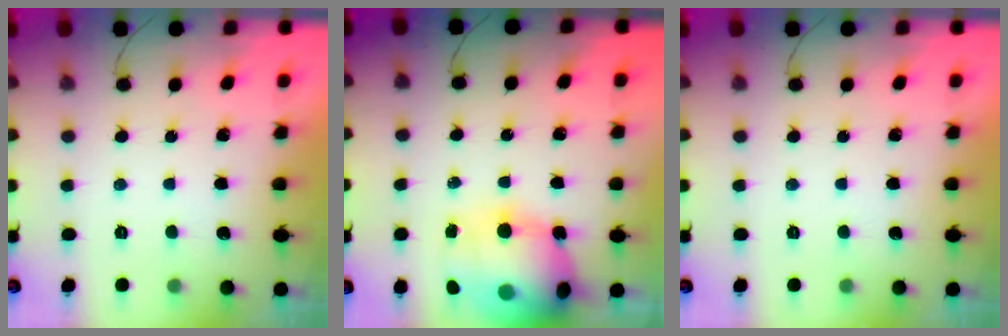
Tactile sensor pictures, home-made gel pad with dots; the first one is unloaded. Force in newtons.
{"total": 22.0, "press": 21.5, "slide": 4.7}
{"total": 0.0}